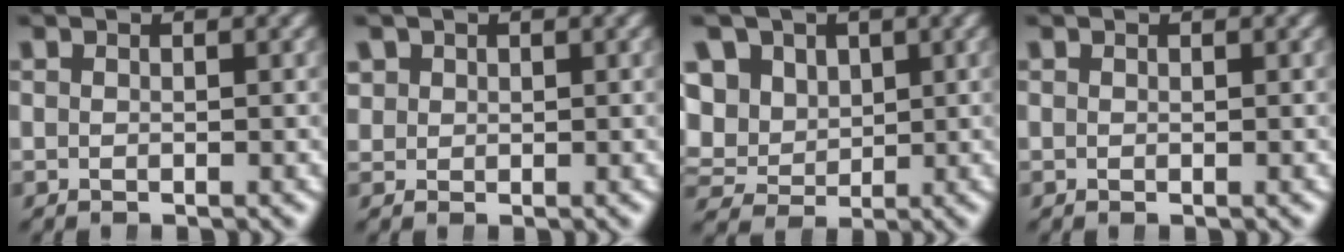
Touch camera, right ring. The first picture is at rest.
{"total": 1.8, "force": [1.0, 1.4, 0.5], "torque": [-0.014, -0.009, 0.029]}
{"total": 10.4, "force": [1.3, 9.3, 4.4], "torque": [-0.115, -0.030, 0.025]}
{"total": 0.0}